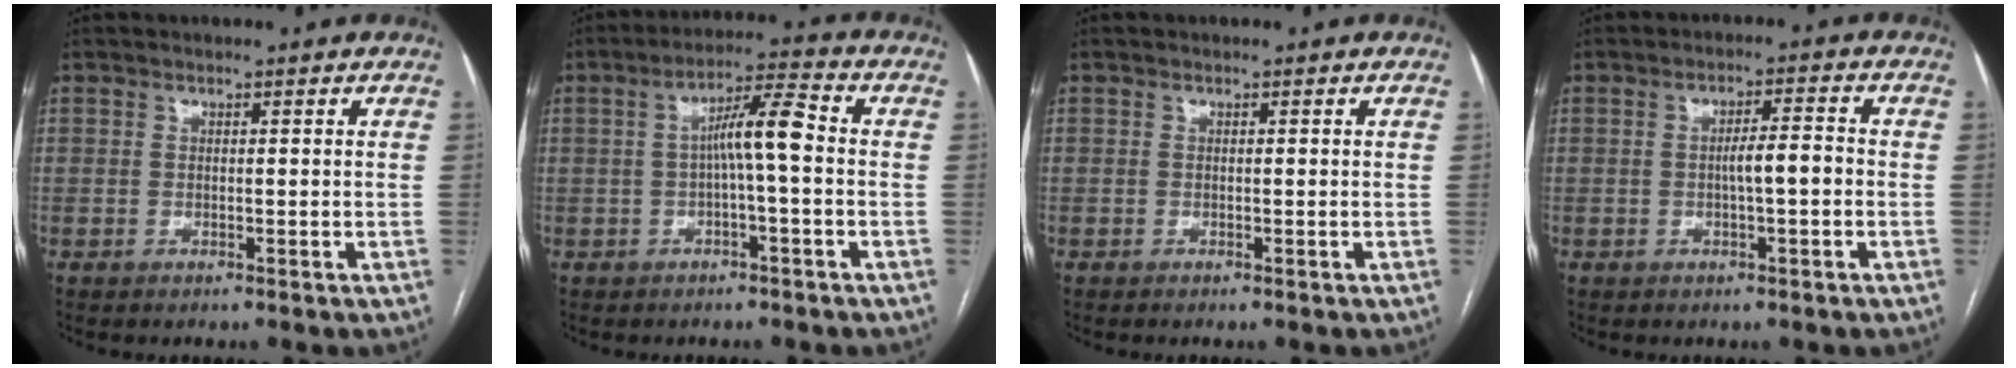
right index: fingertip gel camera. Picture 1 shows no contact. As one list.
[{"total": 6.8, "force": [-0.2, 0.5, 6.7], "torque": [-0.116, 0.022, -0.004]}, {"total": 0.0}, {"total": 4.1, "force": [-0.6, 0.5, 4.0], "torque": [-0.066, 0.008, -0.009]}]